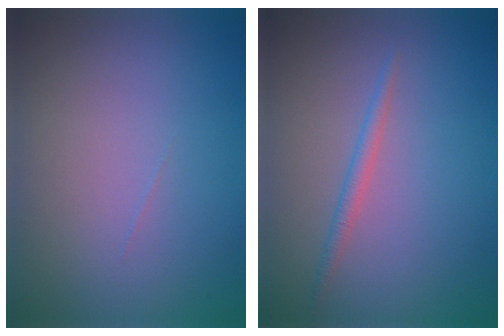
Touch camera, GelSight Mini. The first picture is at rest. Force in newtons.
{"total": 1.2, "press": 1.2, "slide": 0.0}